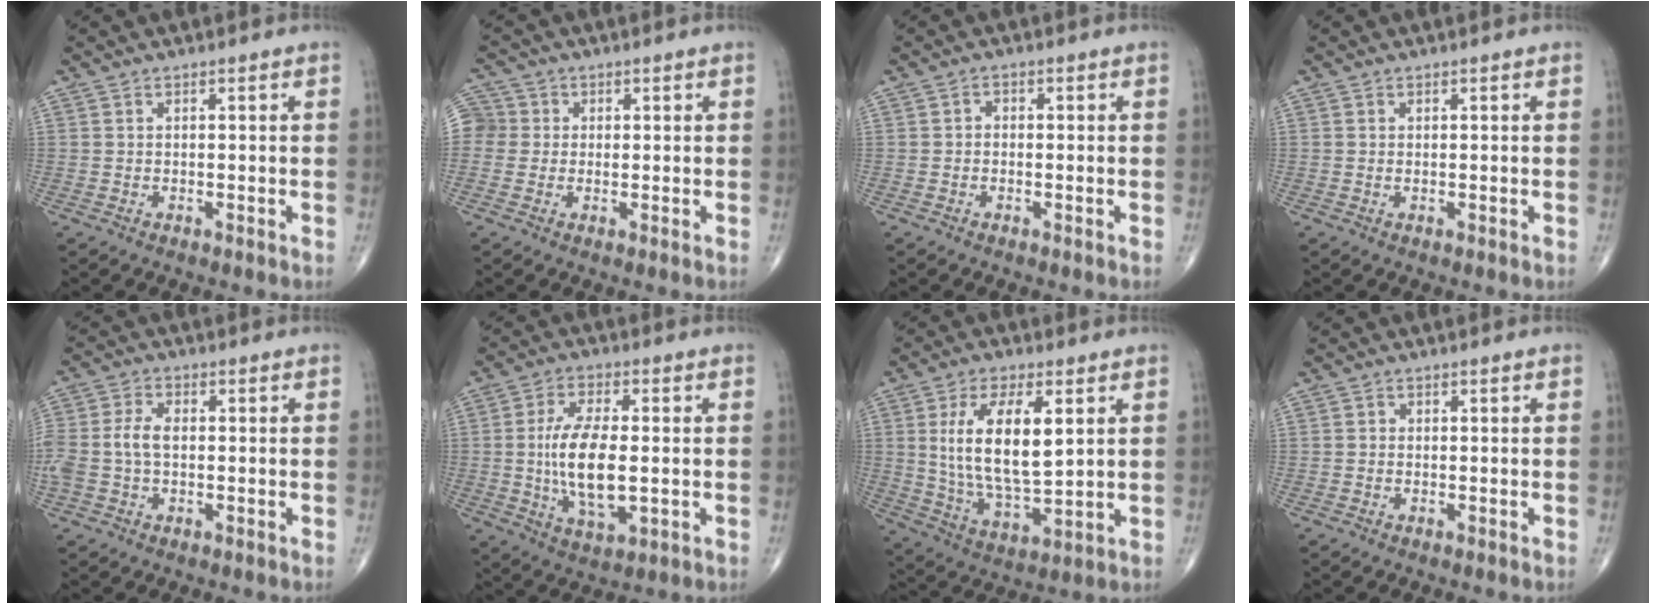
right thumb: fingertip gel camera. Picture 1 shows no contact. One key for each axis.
{"total": 5.5, "fx": 0.4, "fy": 5.3, "fz": 1.5, "tx": -0.014, "ty": 0.015, "tz": -0.001}
{"total": 1.0, "fx": -0.2, "fy": 0.8, "fz": 0.5, "tx": 0.000, "ty": 0.004, "tz": -0.010}
{"total": 0.0}
{"total": 7.4, "fx": -0.3, "fy": 4.7, "fz": 5.7, "tx": -0.144, "ty": 0.019, "tz": -0.008}
{"total": 12.7, "fx": -0.6, "fy": 5.5, "fz": 11.4, "tx": -0.215, "ty": -0.007, "tz": -0.008}
{"total": 15.4, "fx": 3.6, "fy": 6.7, "fz": 13.4, "tx": -0.240, "ty": -0.020, "tz": 0.075}
{"total": 0.5, "fx": -0.1, "fy": 0.5, "fz": 0.2, "tx": -0.001, "ty": 0.002, "tz": -0.005}